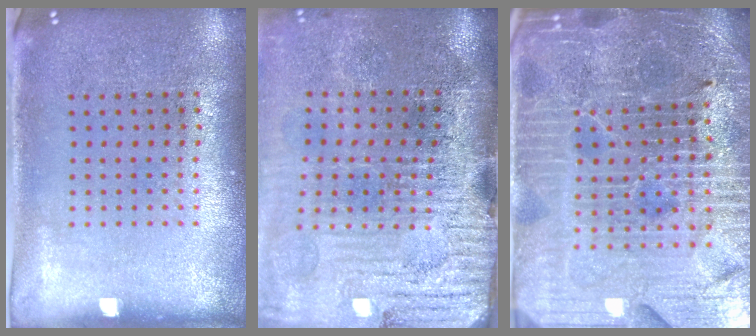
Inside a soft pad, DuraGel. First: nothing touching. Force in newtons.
{"total": 4.9, "press": 4.1, "slide": 2.6}
{"total": 5.9, "press": 5.4, "slide": 2.3}